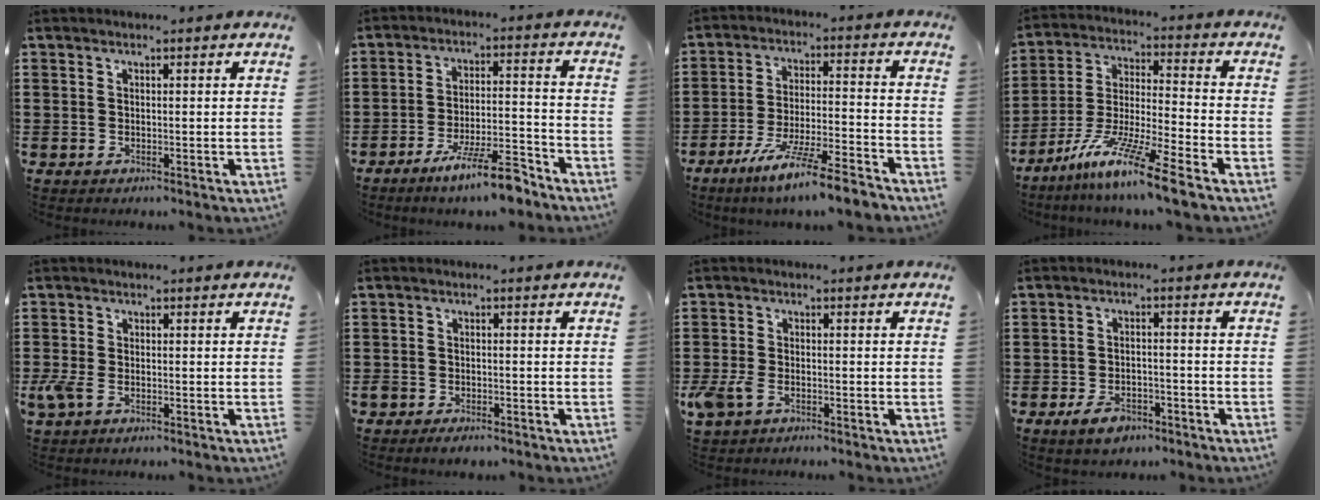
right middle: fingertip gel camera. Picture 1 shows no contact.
{"total": 9.8, "force": [-7.5, 0.9, 6.3], "torque": [-0.112, 0.006, -0.139]}
{"total": 9.4, "force": [-7.8, -0.1, 5.2], "torque": [-0.103, -0.001, -0.152]}
{"total": 11.9, "force": [-9.1, -0.1, 7.6], "torque": [-0.150, 0.004, -0.181]}
{"total": 3.1, "force": [-1.2, 1.6, 2.3], "torque": [-0.063, -0.005, -0.027]}
{"total": 2.0, "force": [-1.7, 0.8, 0.4], "torque": [-0.011, 0.004, -0.037]}
{"total": 3.5, "force": [-1.9, 1.8, 2.4], "torque": [-0.076, -0.008, -0.045]}
{"total": 4.0, "force": [-2.9, 1.9, 2.0], "torque": [-0.039, 0.007, -0.056]}